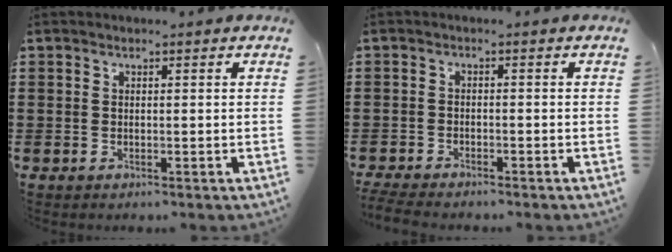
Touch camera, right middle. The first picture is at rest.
{"total": 2.0, "force": [-2.0, 0.1, 0.4], "torque": [-0.024, -0.004, -0.045]}